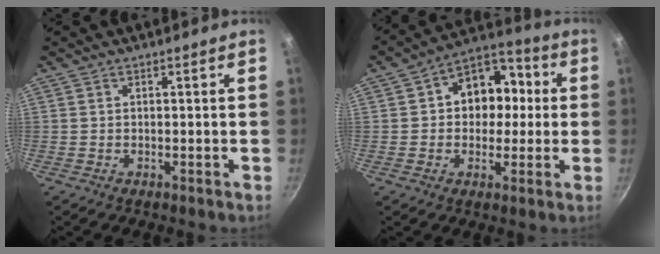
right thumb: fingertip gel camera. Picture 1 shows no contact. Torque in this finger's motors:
{"motor_torque": [-0.09, 0.42, 0.08, 0.17, 0.06]}